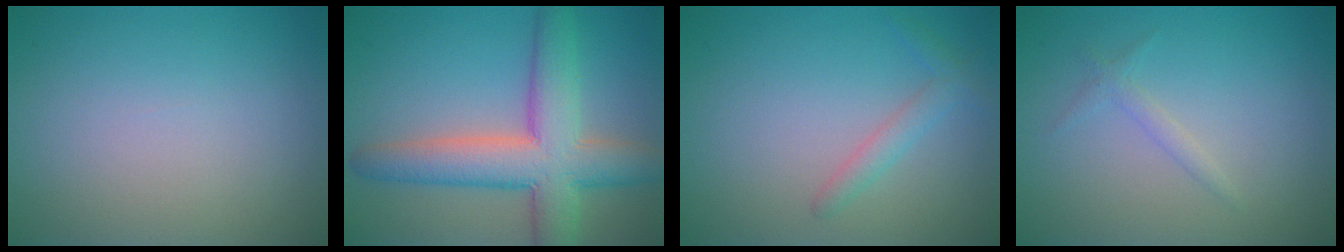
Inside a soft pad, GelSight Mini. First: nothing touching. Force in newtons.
{"total": 8.1, "press": 8.1, "slide": 0.3}
{"total": 1.6, "press": 1.6, "slide": 0.1}
{"total": 1.1, "press": 1.1, "slide": 0.1}